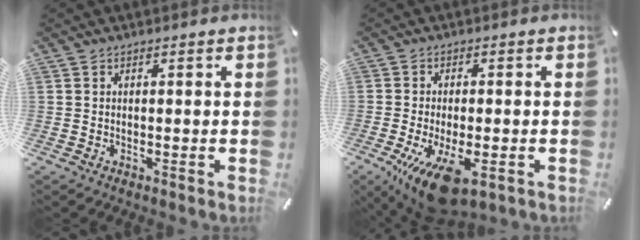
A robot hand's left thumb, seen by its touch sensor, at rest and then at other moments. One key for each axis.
{"total": 11.5, "fx": -4.6, "fy": 4.1, "fz": 9.7, "tx": -0.182, "ty": -0.006, "tz": -0.071}